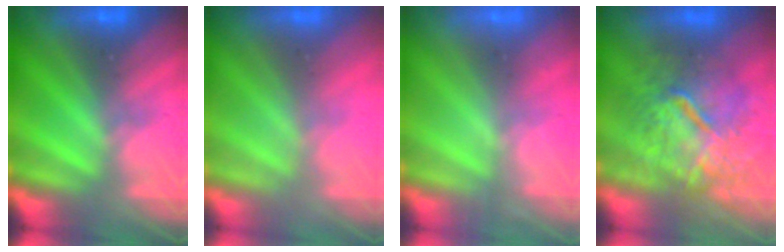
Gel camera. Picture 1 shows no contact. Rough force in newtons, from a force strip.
{"total": 2.5}
{"total": 2.5}
{"total": 7.4}